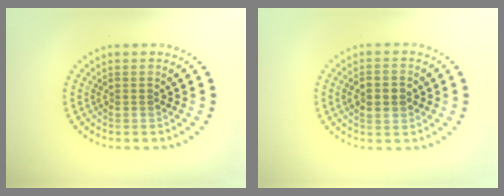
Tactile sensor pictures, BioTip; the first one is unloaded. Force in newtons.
{"total": 3.2, "press": 3.2, "slide": 0.3}